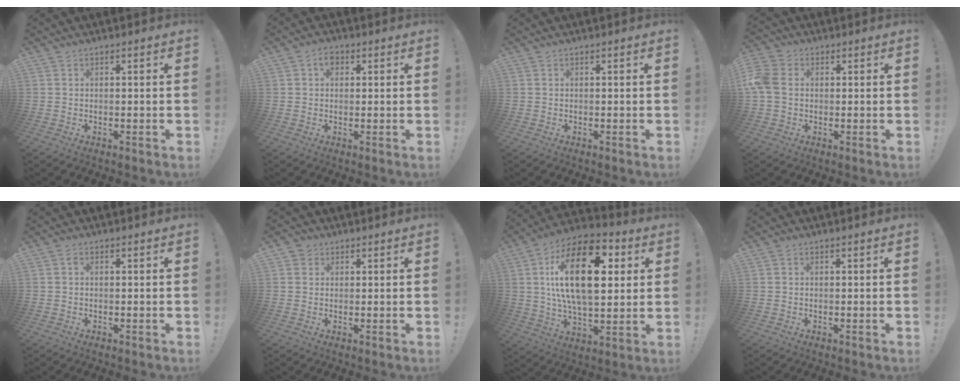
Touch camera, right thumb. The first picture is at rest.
{"total": 3.4, "force": [1.1, 2.3, 2.2], "torque": [-0.033, 0.003, 0.019]}
{"total": 0.0}
{"total": 8.1, "force": [0.8, 6.1, 5.2], "torque": [-0.115, 0.005, 0.018]}
{"total": 0.6, "force": [0.0, 0.4, 0.4], "torque": [-0.013, 0.005, 0.000]}
{"total": 2.3, "force": [1.0, 2.0, 0.4], "torque": [-0.011, 0.002, 0.017]}
{"total": 24.6, "force": [5.9, 12.4, 20.5], "torque": [-0.363, -0.008, 0.091]}
{"total": 0.0}